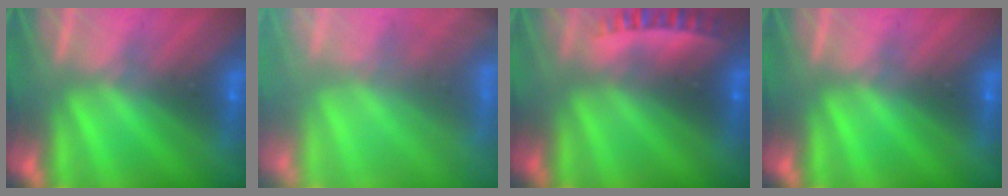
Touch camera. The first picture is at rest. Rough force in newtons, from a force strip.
{"total": 6.9}
{"total": 2.4}
{"total": 0.0}